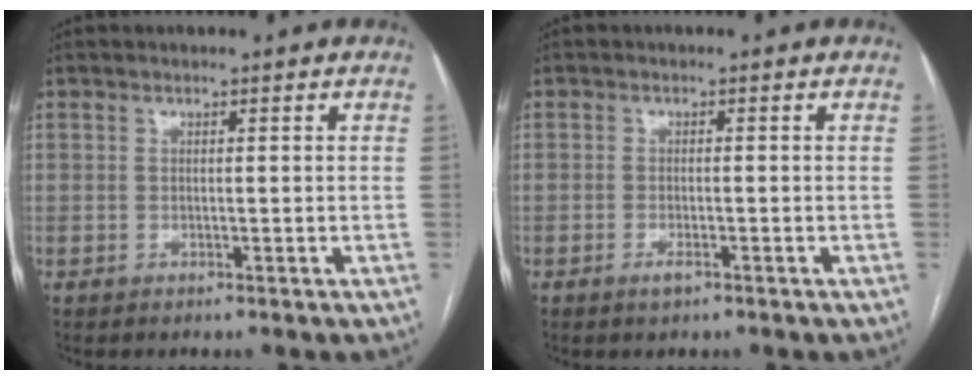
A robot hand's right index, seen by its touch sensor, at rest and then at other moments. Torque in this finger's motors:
{"motor_torque": [0.17, 0.13, 0.05, 0.01]}